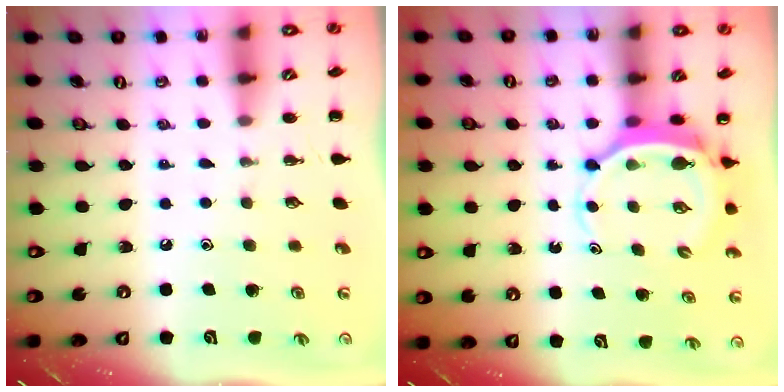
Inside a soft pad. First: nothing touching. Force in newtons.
{"total": 6.4, "press": 6.4, "slide": 0.6}